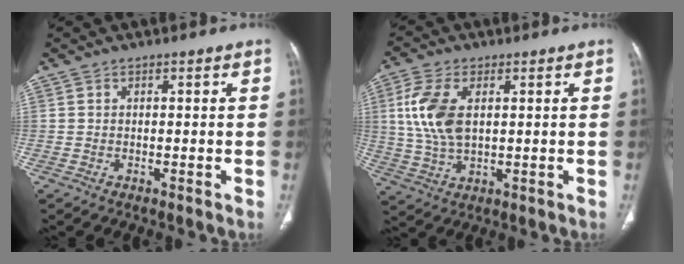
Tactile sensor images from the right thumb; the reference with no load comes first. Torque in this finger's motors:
{"motor_torque": [-0.36, 0.49, 1.41, 0.52, 0.43]}